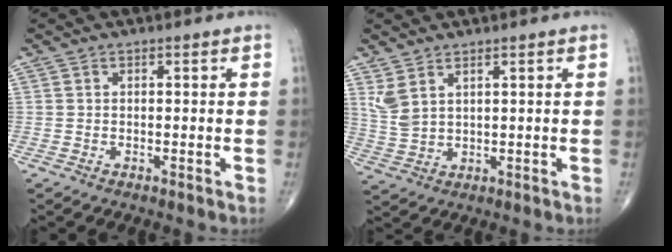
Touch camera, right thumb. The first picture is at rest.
{"total": 4.7, "force": [2.7, 2.0, 3.3], "torque": [-0.074, -0.011, 0.067]}